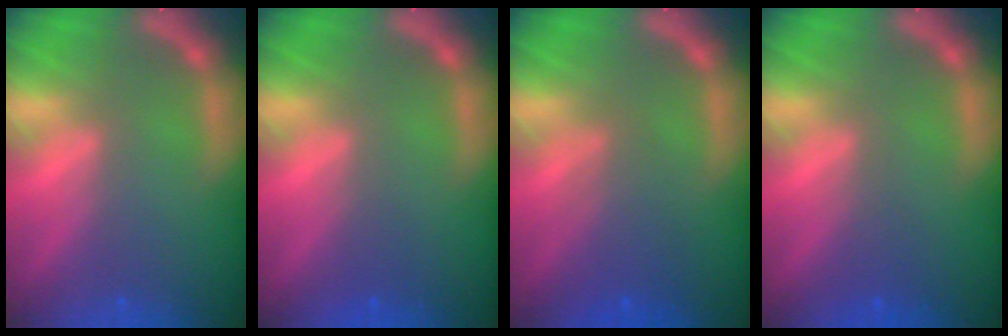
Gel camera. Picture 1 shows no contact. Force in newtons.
{"total": 0.9}
{"total": 3.6}
{"total": 1.5}